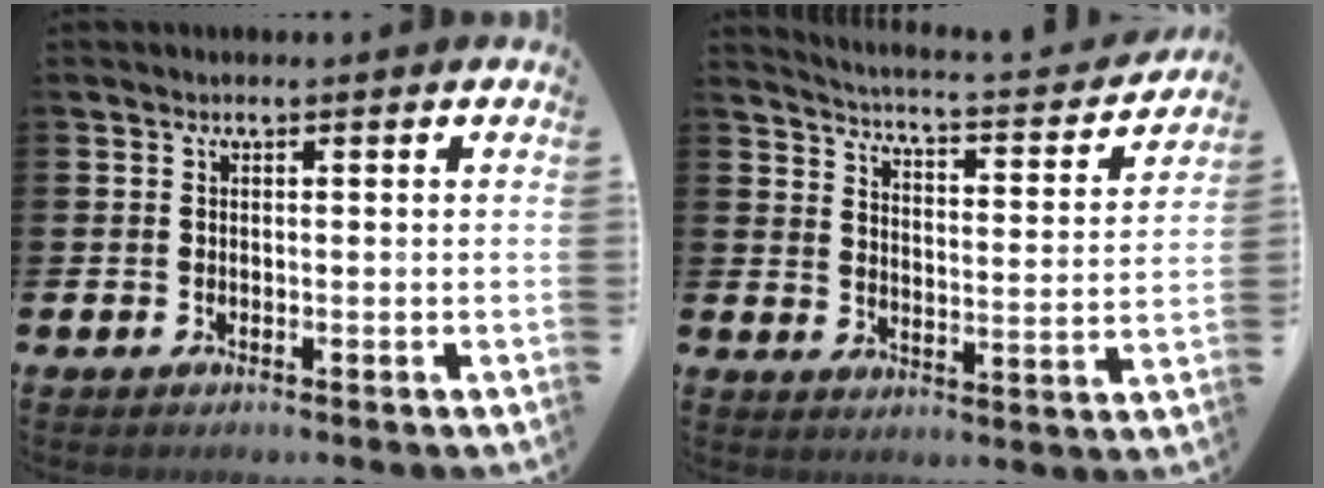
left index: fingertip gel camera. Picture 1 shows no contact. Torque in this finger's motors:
{"motor_torque": [0.96, -1.18, 0.20, 0.04]}